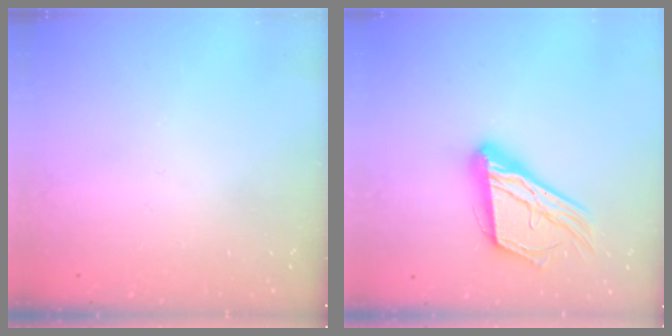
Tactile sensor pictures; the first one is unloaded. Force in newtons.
{"total": 17.9, "press": 17.8, "slide": 1.5}